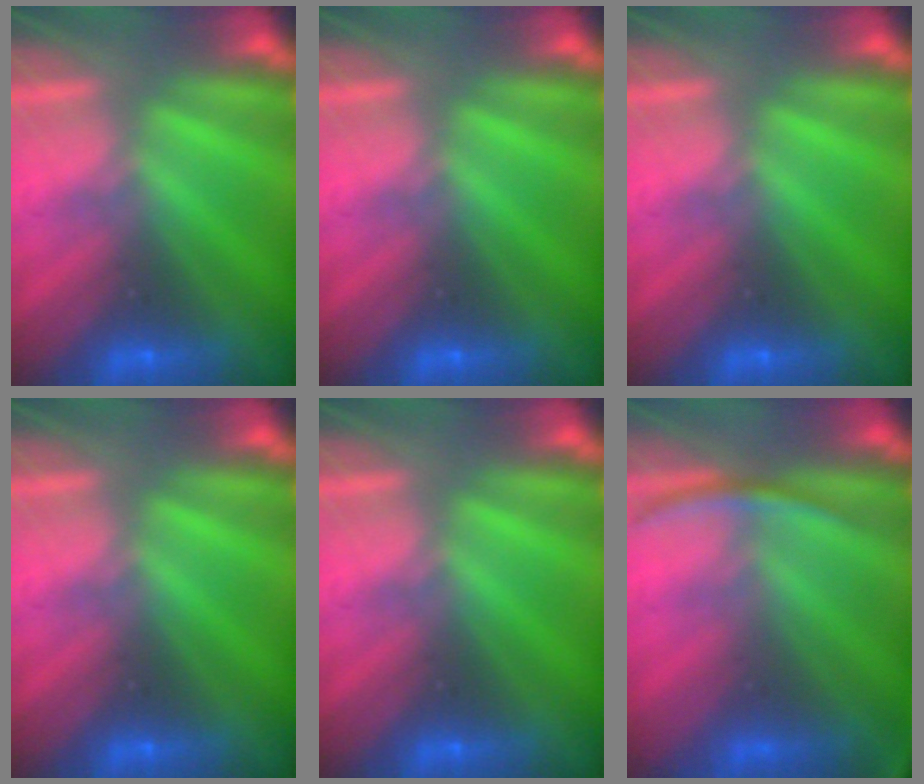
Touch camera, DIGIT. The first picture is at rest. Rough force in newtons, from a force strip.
{"total": 0.0}
{"total": 0.0}
{"total": 0.0}
{"total": 0.0}
{"total": 2.8}